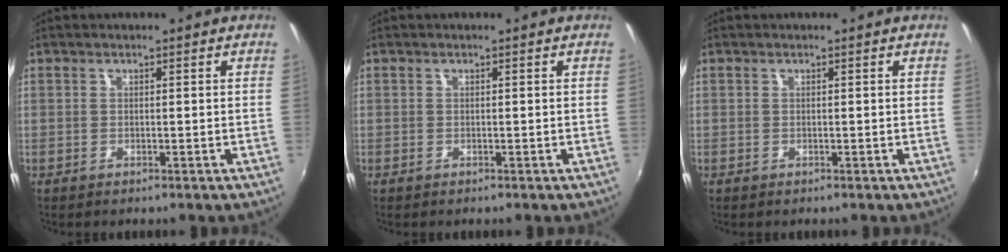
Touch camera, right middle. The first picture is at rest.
{"total": 0.0}
{"total": 0.0}